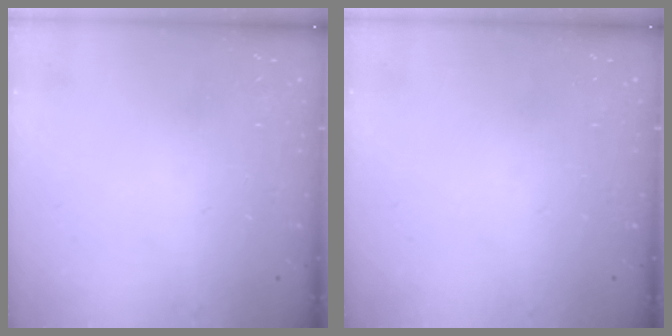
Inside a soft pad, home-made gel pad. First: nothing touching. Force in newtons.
{"total": 0.0}